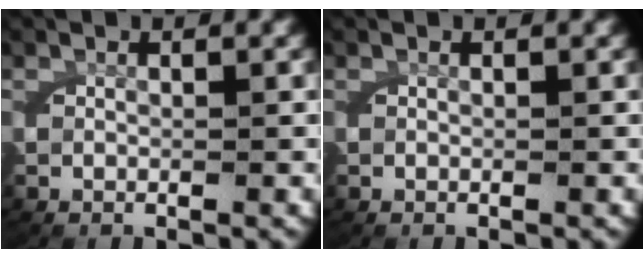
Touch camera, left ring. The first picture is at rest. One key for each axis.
{"total": 0.9, "fx": 0.0, "fy": -0.9, "fz": -0.3, "tx": 0.000, "ty": -0.008, "tz": 0.010}